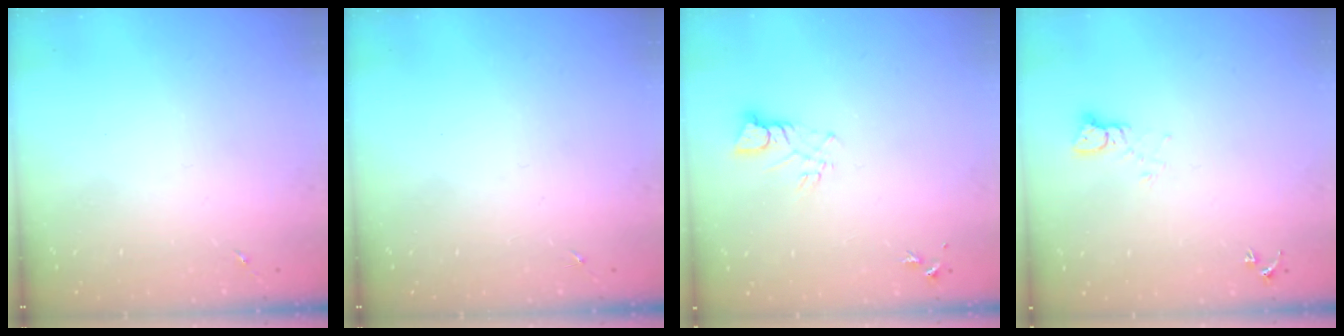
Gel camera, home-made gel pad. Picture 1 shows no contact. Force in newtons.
{"total": 0.0}
{"total": 4.0, "press": 4.0, "slide": 0.4}
{"total": 3.7, "press": 3.7, "slide": 0.3}